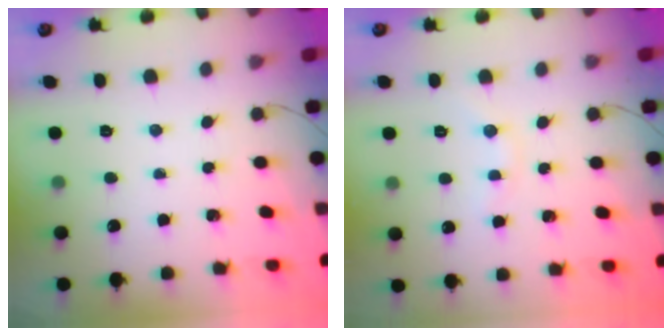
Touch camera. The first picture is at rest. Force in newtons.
{"total": 5.1, "press": 5.0, "slide": 1.2}